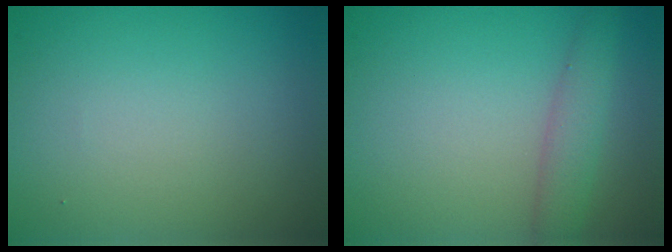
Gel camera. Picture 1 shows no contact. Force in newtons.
{"total": 2.5, "press": 2.5, "slide": 0.1}